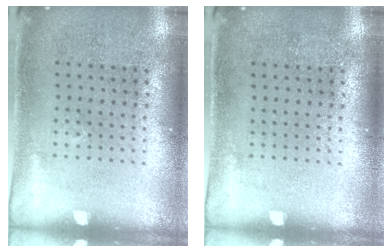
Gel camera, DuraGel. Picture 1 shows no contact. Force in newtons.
{"total": 0.0}